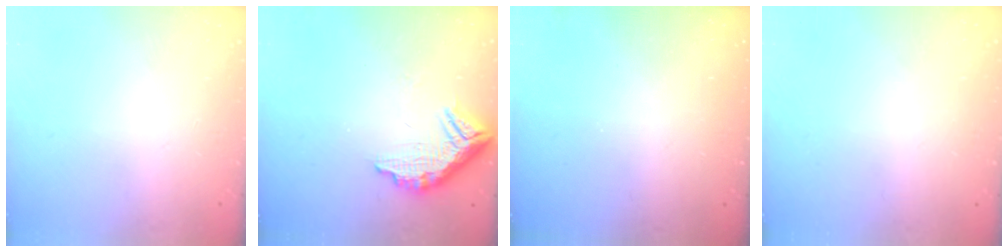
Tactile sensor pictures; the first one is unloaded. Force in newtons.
{"total": 10.8, "press": 10.7, "slide": 0.8}
{"total": 3.2, "press": 3.2, "slide": 0.1}
{"total": 3.2, "press": 3.2, "slide": 0.1}